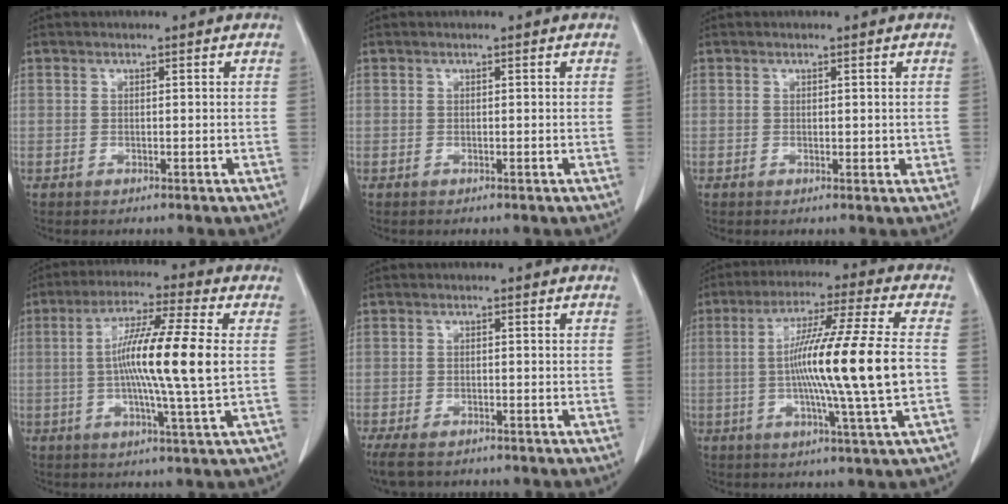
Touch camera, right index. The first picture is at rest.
{"total": 0.0}
{"total": 1.7, "force": [0.0, 0.9, 1.4], "torque": [-0.014, -0.002, -0.001]}
{"total": 13.2, "force": [0.4, -0.6, 13.2], "torque": [-0.242, -0.002, -0.003]}
{"total": 5.4, "force": [-4.2, 2.1, 2.8], "torque": [-0.050, -0.012, -0.070]}
{"total": 16.1, "force": [-1.0, -1.3, 16.0], "torque": [-0.281, -0.006, -0.026]}